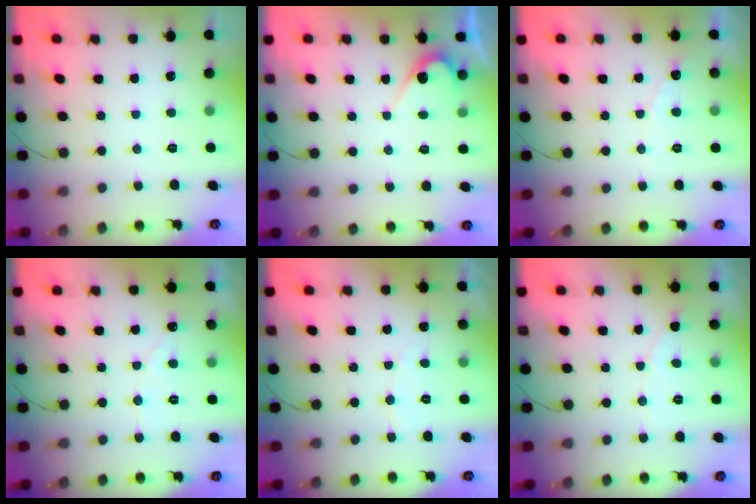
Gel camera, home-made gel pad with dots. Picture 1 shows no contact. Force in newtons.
{"total": 4.1, "press": 4.1, "slide": 0.3}
{"total": 3.7, "press": 3.6, "slide": 0.2}
{"total": 2.8, "press": 2.8, "slide": 0.1}
{"total": 2.6, "press": 2.6, "slide": 0.2}
{"total": 3.0, "press": 3.0, "slide": 0.2}